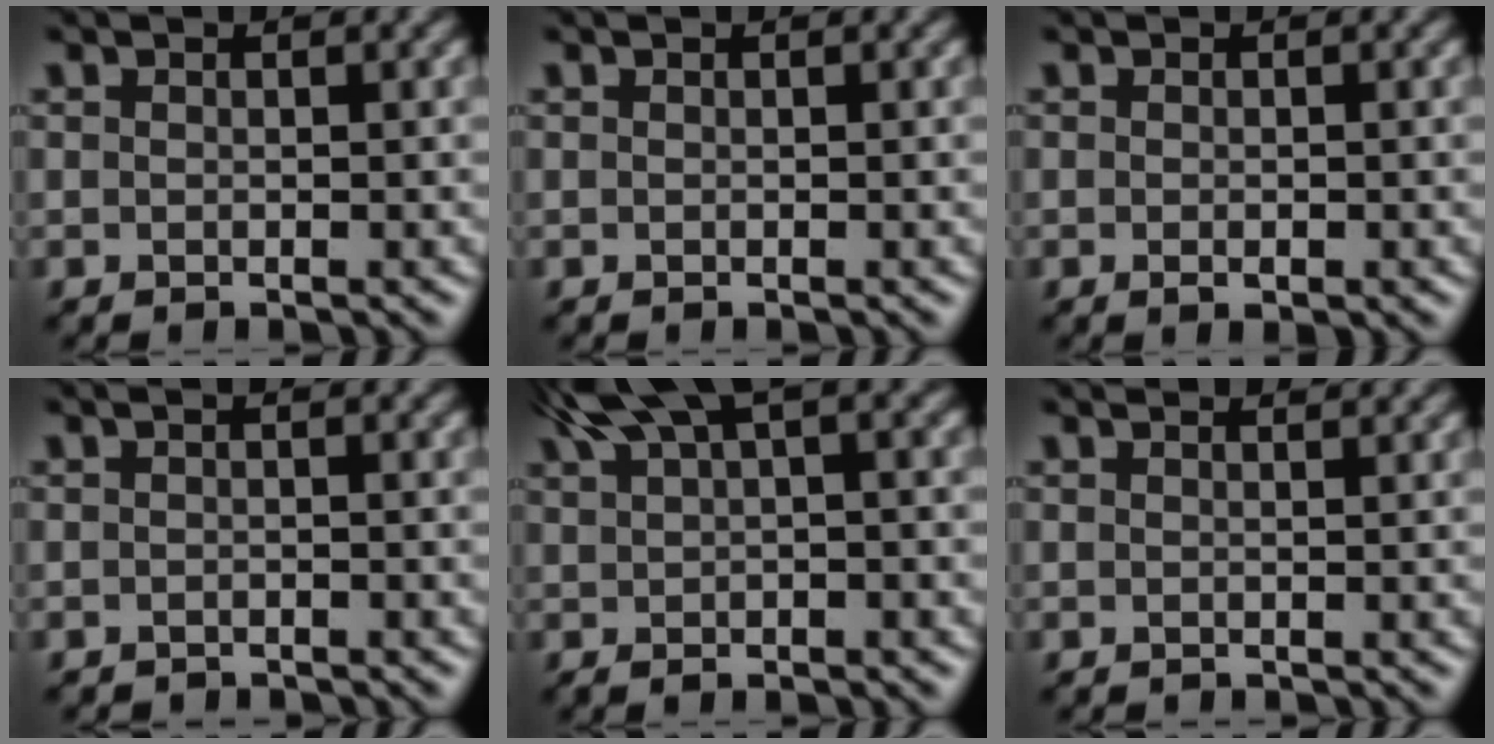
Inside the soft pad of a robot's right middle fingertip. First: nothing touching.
{"total": 0.0}
{"total": 1.0, "force": [-0.4, 0.5, 0.8], "torque": [-0.013, -0.002, -0.005]}
{"total": 1.4, "force": [-1.4, 0.1, 0.2], "torque": [-0.005, -0.010, -0.025]}
{"total": 6.1, "force": [2.5, 1.6, 5.3], "torque": [-0.092, 0.017, 0.044]}
{"total": 1.5, "force": [0.9, 0.5, 1.0], "torque": [-0.004, 0.001, 0.007]}